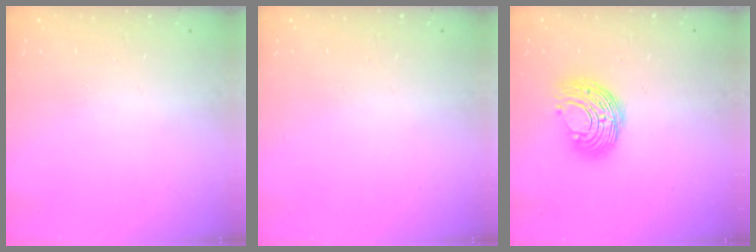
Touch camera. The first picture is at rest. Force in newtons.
{"total": 0.0}
{"total": 10.4, "press": 10.4, "slide": 0.6}